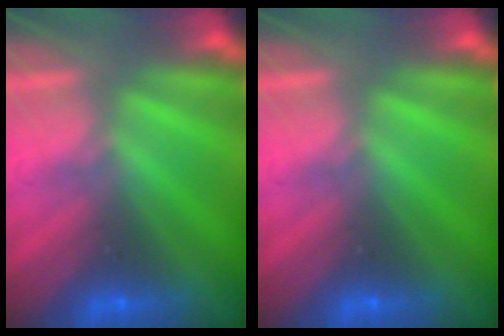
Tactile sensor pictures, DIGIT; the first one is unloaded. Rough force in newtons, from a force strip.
{"total": 0.0}